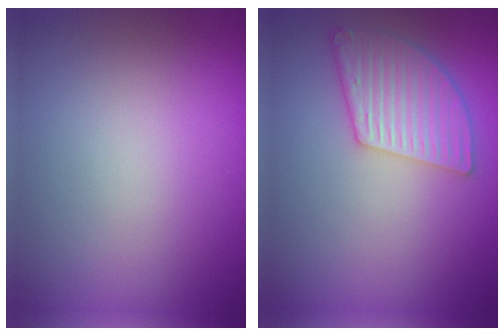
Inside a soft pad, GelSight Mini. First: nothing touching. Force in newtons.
{"total": 5.1, "press": 4.2, "slide": 2.9}